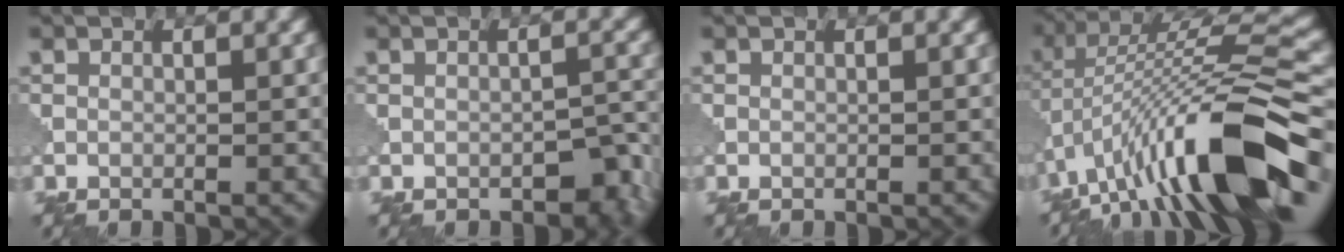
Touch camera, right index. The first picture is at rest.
{"total": 2.2, "force": [-1.6, 1.1, 0.9], "torque": [-0.011, 0.003, -0.018]}
{"total": 0.0}
{"total": 13.8, "force": [-5.1, 4.3, 12.1], "torque": [-0.212, 0.029, -0.081]}